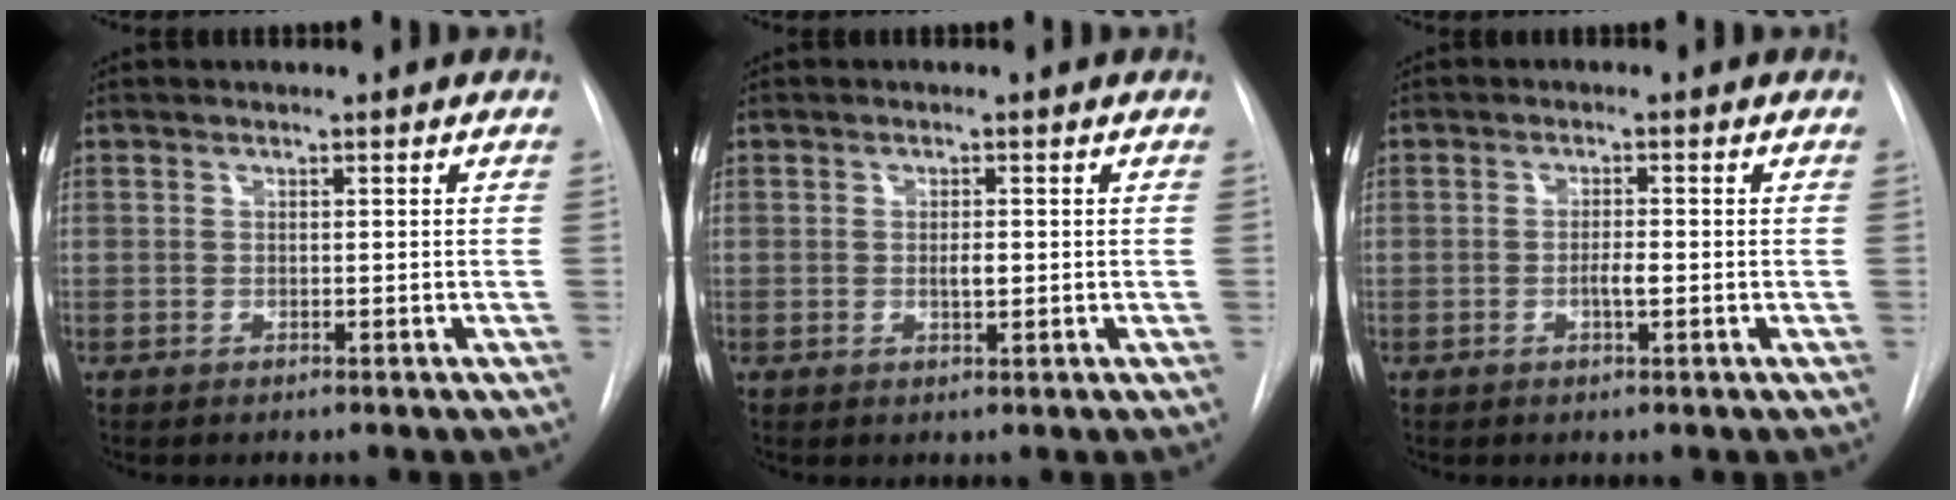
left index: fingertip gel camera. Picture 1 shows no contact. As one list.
[{"total": 1.4, "force": [-0.4, 0.4, 1.3], "torque": [-0.022, -0.007, -0.006]}, {"total": 1.9, "force": [-0.9, 0.2, 1.6], "torque": [-0.030, -0.005, -0.017]}]